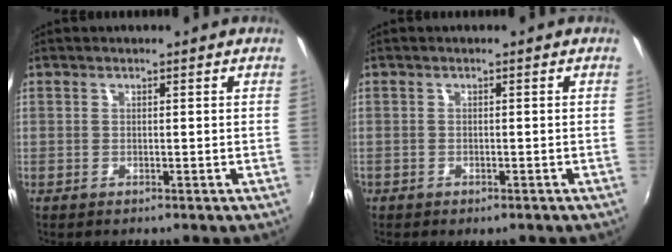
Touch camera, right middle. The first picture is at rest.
{"total": 1.6, "force": [-1.1, 1.1, 0.5], "torque": [-0.014, -0.005, -0.018]}